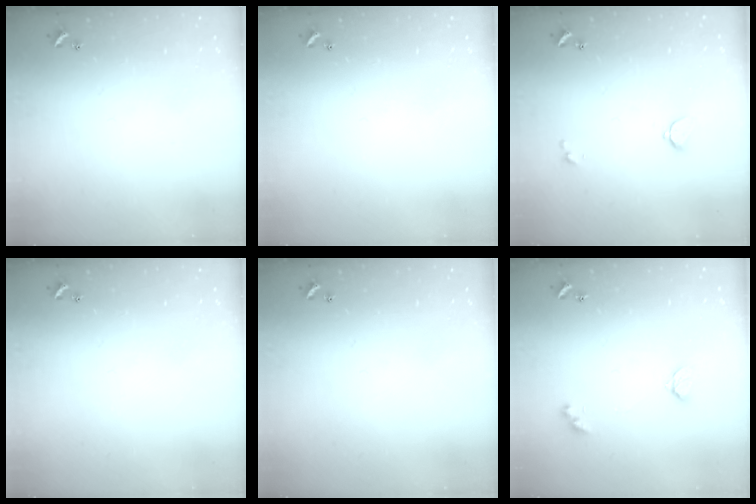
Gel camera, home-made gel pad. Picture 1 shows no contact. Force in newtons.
{"total": 0.0}
{"total": 1.7, "press": 1.6, "slide": 0.5}
{"total": 0.0}
{"total": 0.0}
{"total": 4.2, "press": 4.2, "slide": 0.4}